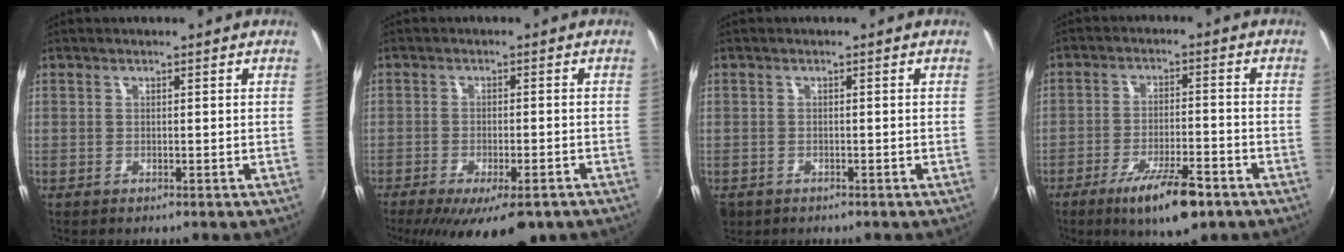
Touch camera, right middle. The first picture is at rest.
{"total": 13.8, "force": [-9.6, 4.6, 8.8], "torque": [-0.166, -0.040, -0.139]}
{"total": 2.9, "force": [-1.4, 2.2, 1.2], "torque": [-0.028, -0.009, -0.021]}
{"total": 10.9, "force": [-7.0, 2.7, 8.0], "torque": [-0.152, -0.016, -0.113]}